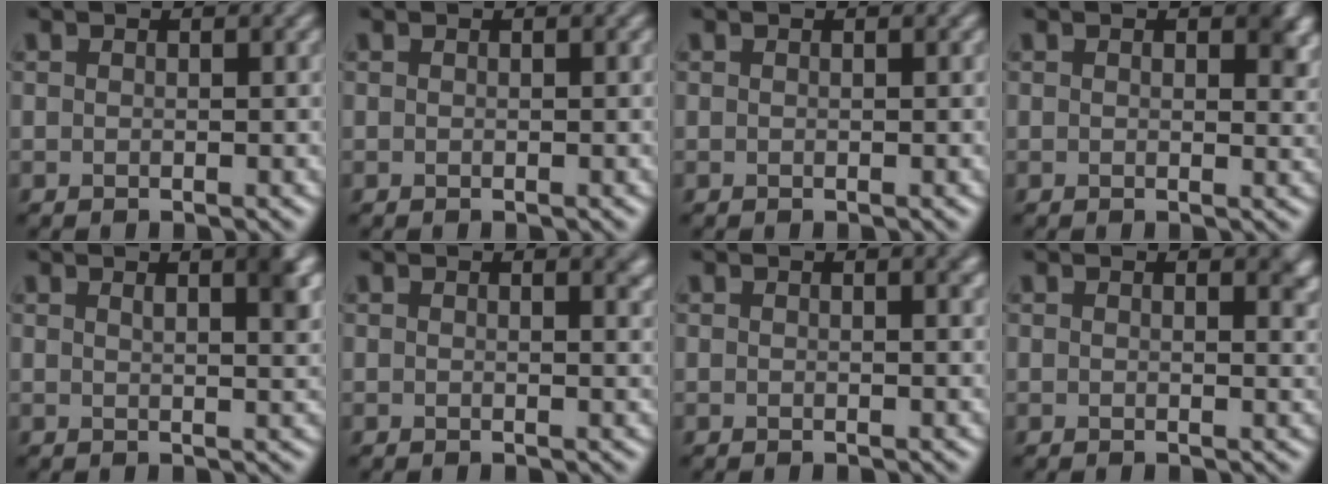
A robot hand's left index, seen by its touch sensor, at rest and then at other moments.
{"total": 0.0}
{"total": 0.0}
{"total": 2.5, "force": [0.8, 1.4, 1.9], "torque": [-0.017, -0.003, 0.011]}
{"total": 3.8, "force": [1.9, 1.2, 3.1], "torque": [-0.027, 0.006, 0.024]}
{"total": 1.5, "force": [1.0, 0.5, 1.0], "torque": [-0.004, 0.002, 0.013]}
{"total": 1.2, "force": [0.7, 0.4, 0.9], "torque": [-0.006, 0.004, 0.010]}
{"total": 1.5, "force": [1.0, 0.5, 1.1], "torque": [-0.007, -0.002, 0.015]}